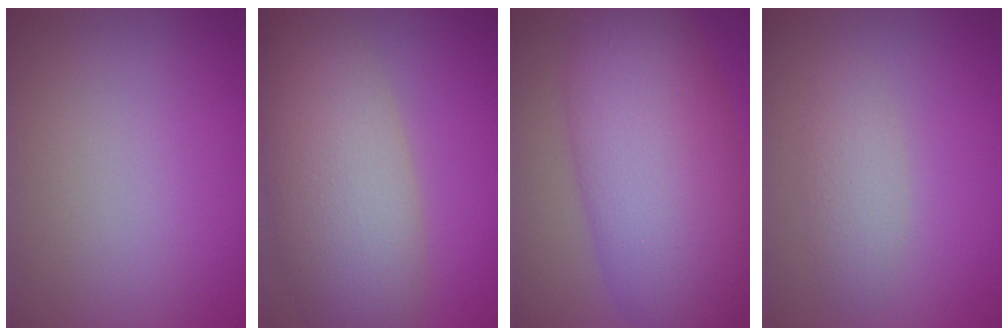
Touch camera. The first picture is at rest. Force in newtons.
{"total": 9.0, "press": 9.0, "slide": 0.7}
{"total": 11.8, "press": 11.8, "slide": 0.1}
{"total": 2.3, "press": 2.3, "slide": 0.2}